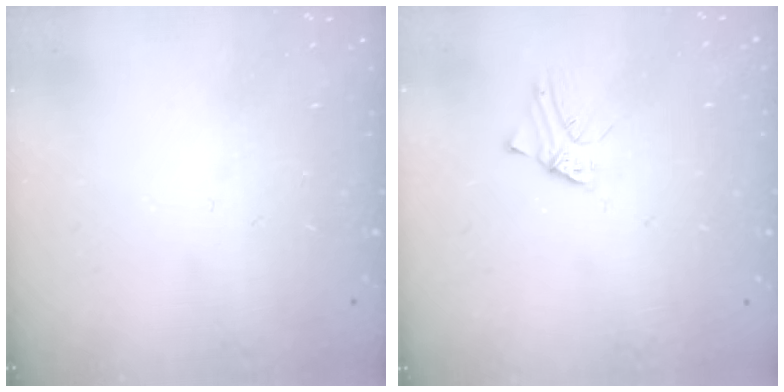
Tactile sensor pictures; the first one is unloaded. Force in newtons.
{"total": 1.2, "press": 1.2, "slide": 0.0}